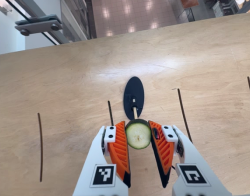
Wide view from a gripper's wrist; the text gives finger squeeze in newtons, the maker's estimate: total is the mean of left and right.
{"total": 11.2, "left": 11.0, "right": 11.4}